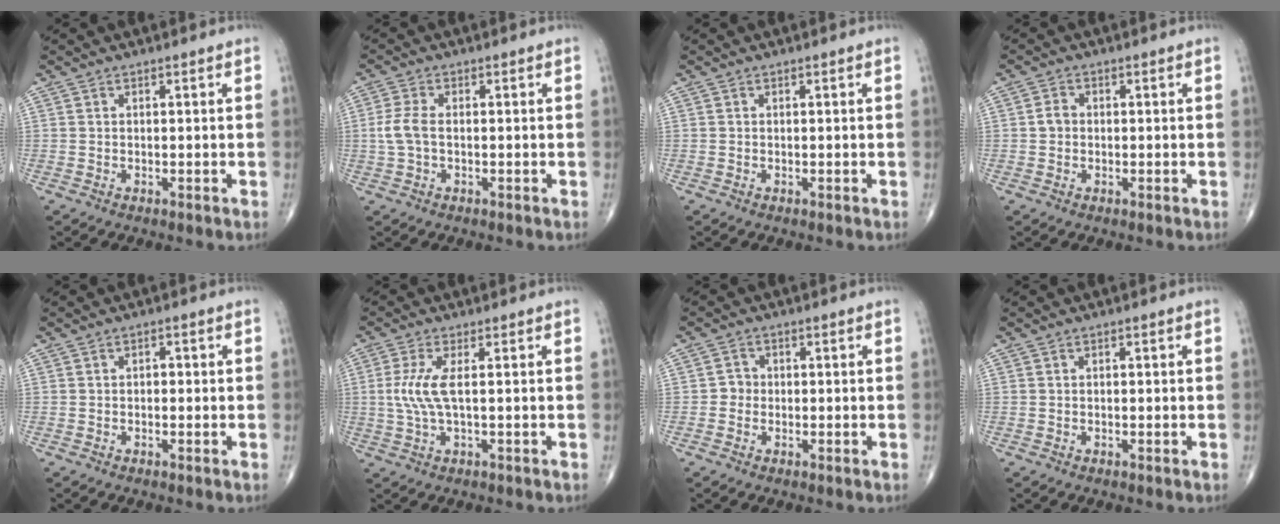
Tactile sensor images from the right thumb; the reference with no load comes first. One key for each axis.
{"total": 4.1, "fx": -0.2, "fy": 2.2, "fz": 3.5, "tx": -0.091, "ty": 0.007, "tz": -0.007}
{"total": 0.0}
{"total": 2.1, "fx": -0.1, "fy": 1.8, "fz": 1.1, "tx": -0.013, "ty": 0.007, "tz": -0.005}
{"total": 1.1, "fx": 0.0, "fy": 0.7, "fz": 0.8, "tx": -0.006, "ty": 0.003, "tz": -0.003}
{"total": 5.3, "fx": 0.4, "fy": 1.2, "fz": 5.1, "tx": -0.140, "ty": 0.000, "tz": 0.007}
{"total": 2.0, "fx": -0.4, "fy": 1.9, "fz": 0.6, "tx": 0.005, "ty": 0.008, "tz": -0.012}
{"total": 0.0}